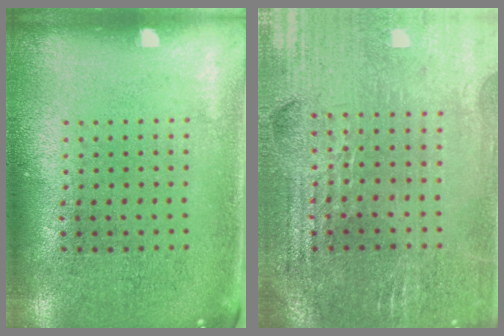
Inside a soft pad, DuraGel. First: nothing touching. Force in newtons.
{"total": 2.8, "press": 2.8, "slide": 0.5}